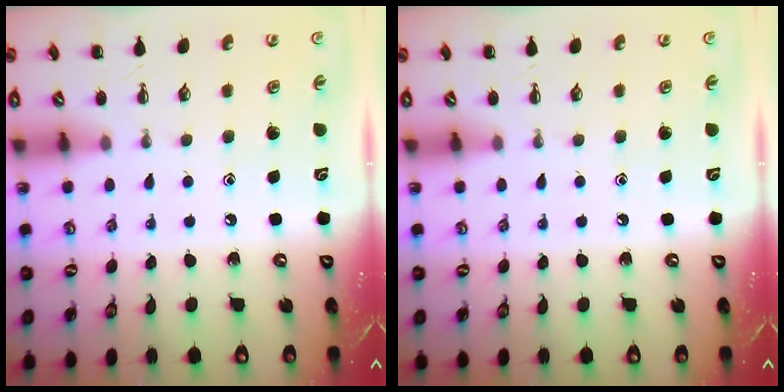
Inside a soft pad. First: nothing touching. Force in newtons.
{"total": 0.0}